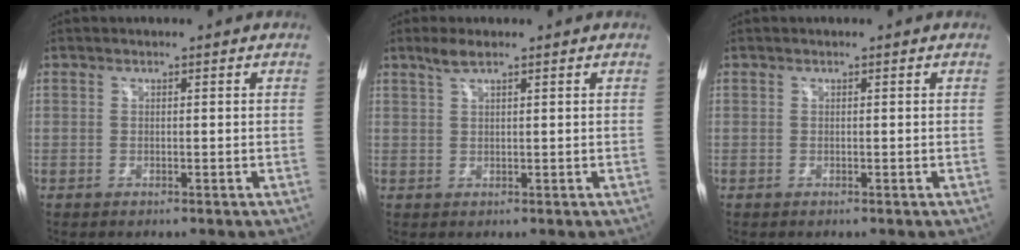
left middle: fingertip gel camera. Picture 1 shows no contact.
{"total": 2.3, "force": [1.7, 0.2, 1.5], "torque": [-0.041, 0.005, 0.036]}
{"total": 0.0}